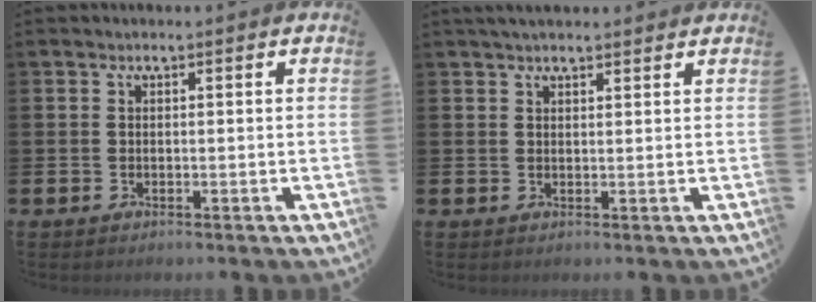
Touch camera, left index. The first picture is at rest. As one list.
[{"total": 2.3, "force": [2.2, 0.5, 0.7], "torque": [-0.006, -0.006, 0.037]}]